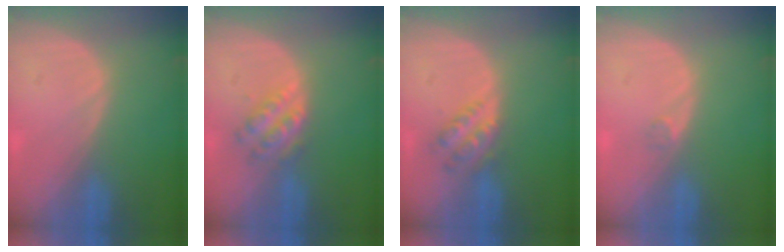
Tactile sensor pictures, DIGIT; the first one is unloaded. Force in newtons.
{"total": 5.1, "press": 4.8, "slide": 1.8}
{"total": 4.7, "press": 4.2, "slide": 2.1}
{"total": 0.9, "press": 0.8, "slide": 0.5}